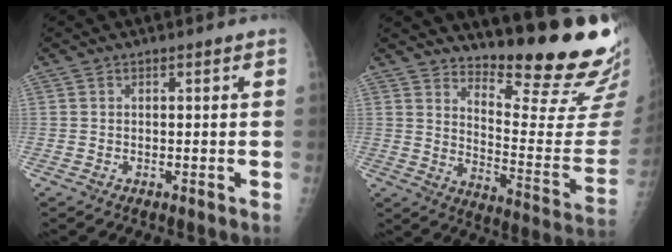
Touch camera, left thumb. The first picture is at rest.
{"total": 20.3, "force": [17.4, 2.9, 9.9], "torque": [-0.112, -0.175, 0.242]}